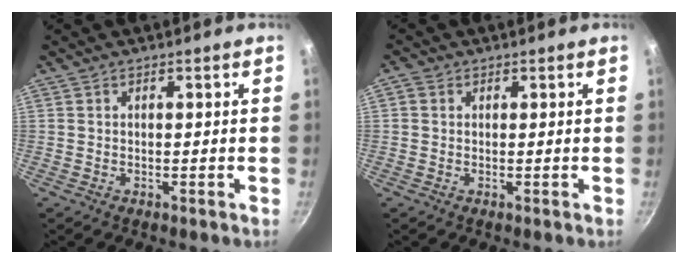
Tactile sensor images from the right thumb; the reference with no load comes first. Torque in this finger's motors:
{"motor_torque": [-0.51, 0.72, 0.59, 0.02, 0.24]}